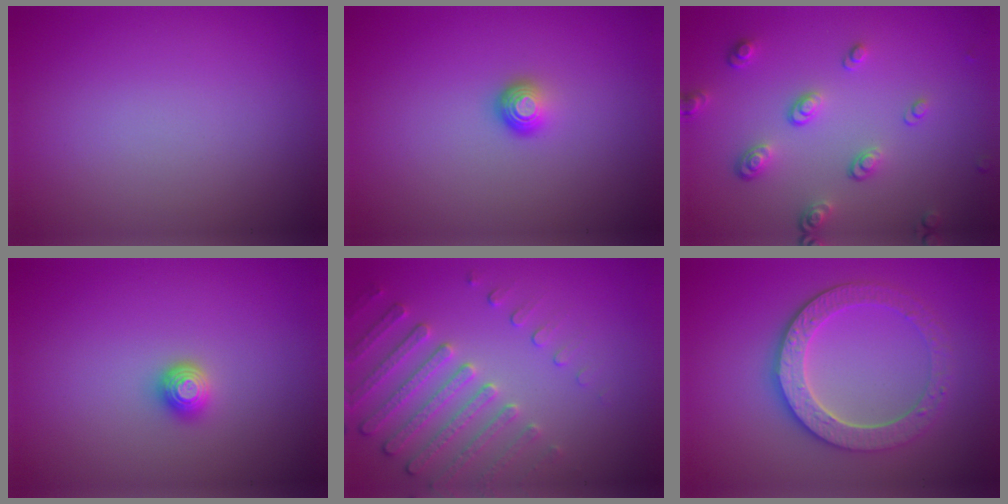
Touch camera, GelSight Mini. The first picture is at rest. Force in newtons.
{"total": 1.4, "press": 1.0, "slide": 1.0}
{"total": 3.4, "press": 2.6, "slide": 2.2}
{"total": 1.3, "press": 1.2, "slide": 0.4}
{"total": 4.7, "press": 3.7, "slide": 2.9}
{"total": 4.5, "press": 4.0, "slide": 2.1}